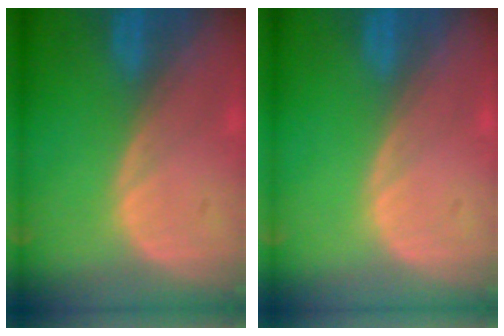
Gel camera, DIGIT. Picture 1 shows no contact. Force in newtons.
{"total": 0.0}